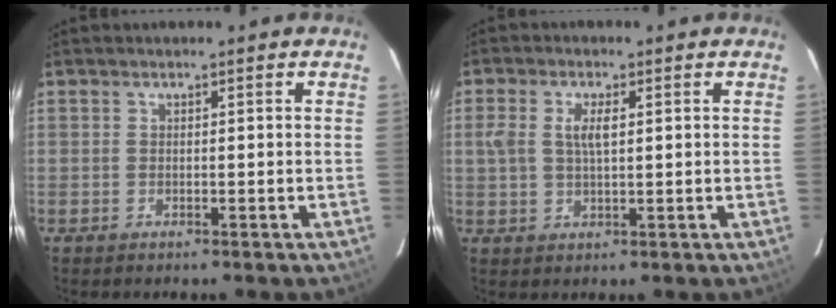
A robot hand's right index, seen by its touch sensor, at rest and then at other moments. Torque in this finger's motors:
{"motor_torque": [0.05, -0.05, 0.12, 0.09]}